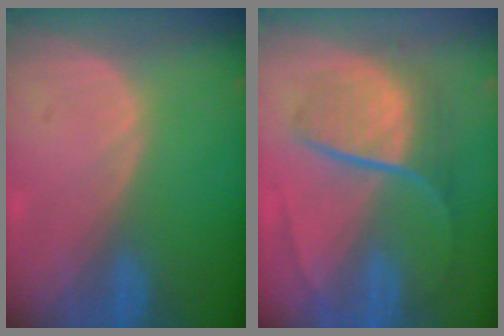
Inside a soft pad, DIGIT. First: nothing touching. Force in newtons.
{"total": 9.2, "press": 7.7, "slide": 5.0}